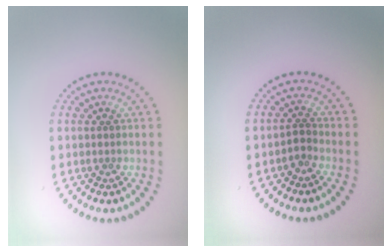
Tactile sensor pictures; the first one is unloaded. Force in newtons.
{"total": 1.1, "press": 0.8, "slide": 0.8}